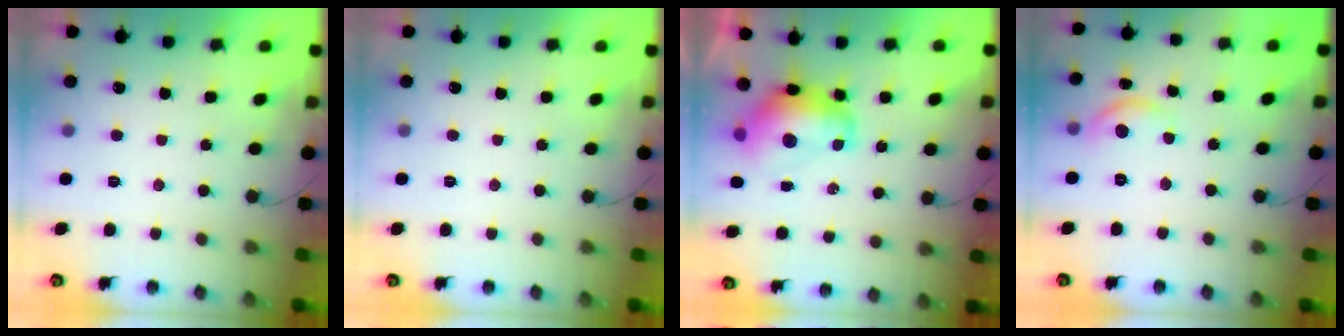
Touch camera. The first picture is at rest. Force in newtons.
{"total": 0.0}
{"total": 11.5, "press": 11.4, "slide": 1.2}
{"total": 8.3, "press": 8.3, "slide": 0.5}